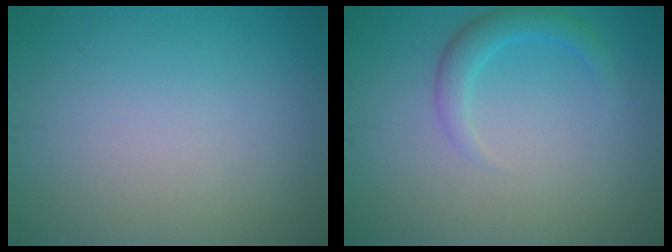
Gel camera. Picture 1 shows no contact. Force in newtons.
{"total": 2.3, "press": 2.3, "slide": 0.1}